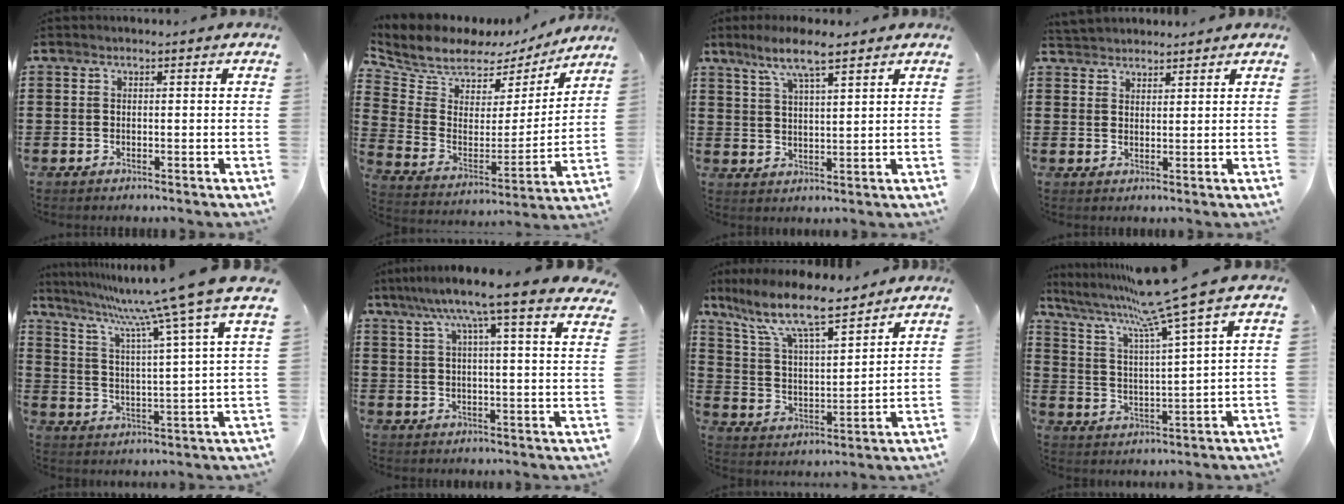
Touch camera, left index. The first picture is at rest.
{"total": 7.0, "force": [6.0, 3.5, 0.9], "torque": [-0.062, -0.043, 0.105]}
{"total": 6.4, "force": [4.8, 0.8, 4.1], "torque": [-0.093, -0.001, 0.084]}
{"total": 2.4, "force": [2.3, 0.6, -0.5], "torque": [0.001, -0.002, 0.044]}
{"total": 11.2, "force": [9.4, -1.5, 5.8], "torque": [-0.142, -0.067, 0.146]}
{"total": 9.0, "force": [6.8, -0.1, 6.0], "torque": [-0.129, -0.025, 0.110]}
{"total": 9.9, "force": [7.9, 1.7, 5.6], "torque": [-0.139, -0.038, 0.135]}
{"total": 10.7, "force": [8.3, -1.0, 6.6], "torque": [-0.150, -0.048, 0.130]}